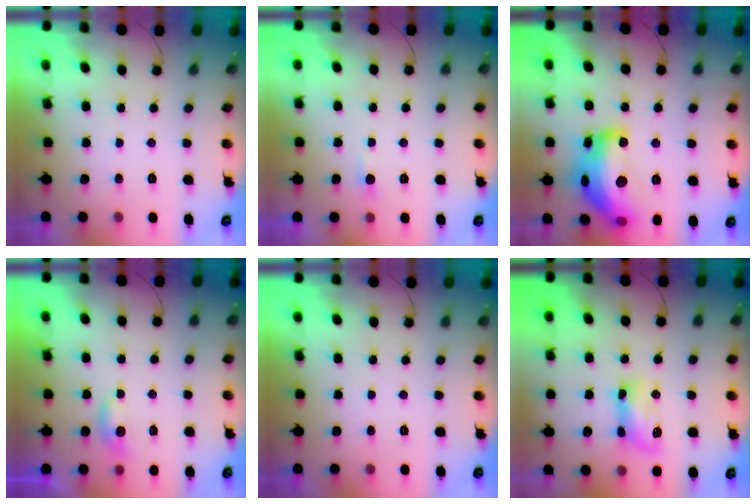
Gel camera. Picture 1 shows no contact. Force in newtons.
{"total": 2.6, "press": 2.6, "slide": 0.2}
{"total": 21.7, "press": 21.6, "slide": 1.1}
{"total": 4.1, "press": 4.1, "slide": 0.5}
{"total": 0.0}
{"total": 8.9, "press": 8.9, "slide": 0.9}